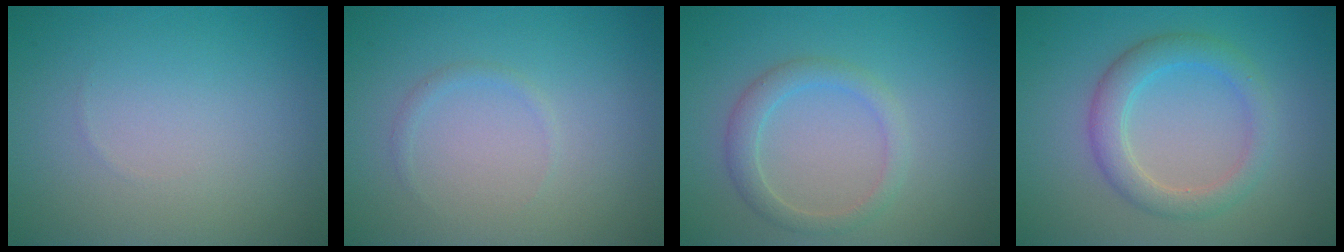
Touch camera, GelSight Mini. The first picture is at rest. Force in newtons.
{"total": 0.7, "press": 0.7, "slide": 0.1}
{"total": 2.3, "press": 2.3, "slide": 0.1}
{"total": 3.4, "press": 3.4, "slide": 0.2}